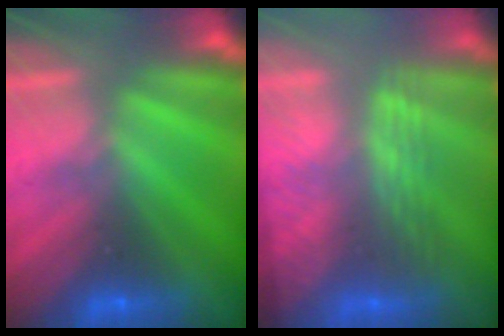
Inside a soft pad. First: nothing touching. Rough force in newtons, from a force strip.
{"total": 2.7}